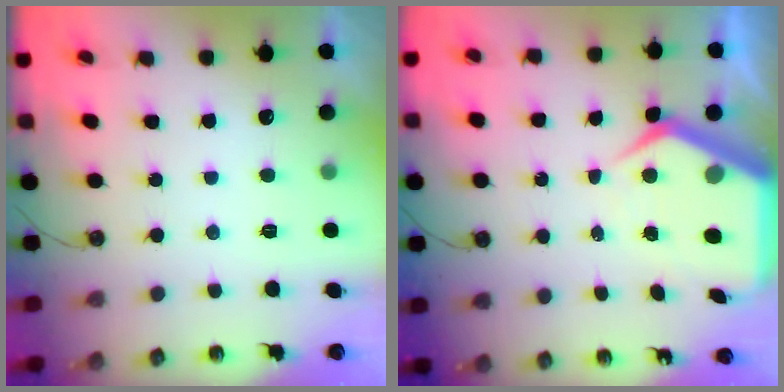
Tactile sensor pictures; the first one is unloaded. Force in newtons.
{"total": 8.2, "press": 8.2, "slide": 0.6}